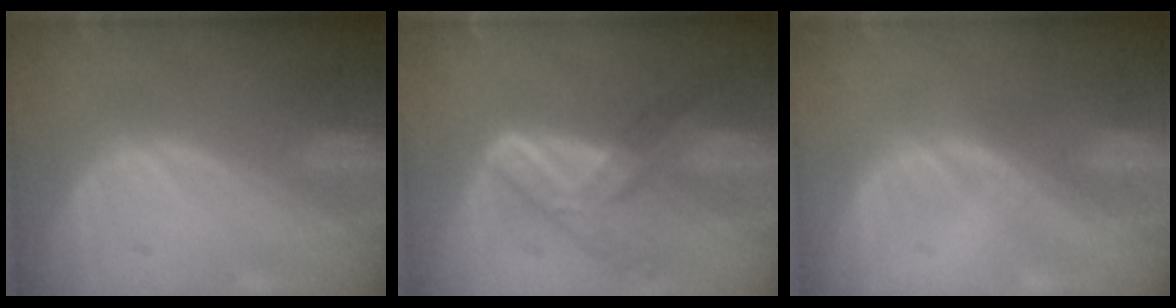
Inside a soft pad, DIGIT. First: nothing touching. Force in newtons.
{"total": 7.5, "press": 6.2, "slide": 4.2}
{"total": 0.7, "press": 0.5, "slide": 0.4}